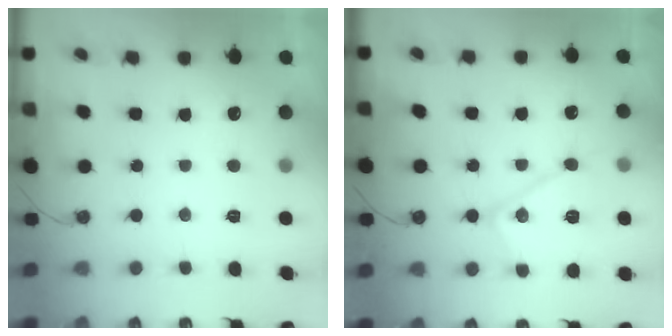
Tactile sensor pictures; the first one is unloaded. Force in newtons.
{"total": 14.0, "press": 13.9, "slide": 1.2}